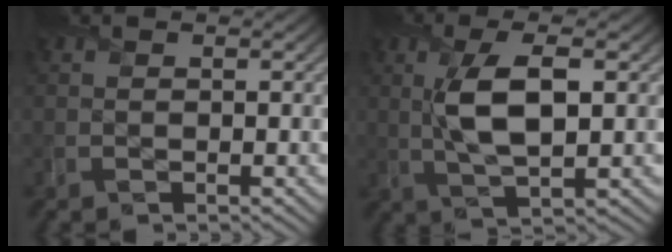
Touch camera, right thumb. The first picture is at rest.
{"total": 7.6, "force": [1.0, 2.7, 7.0], "torque": [-0.147, 0.001, 0.018]}